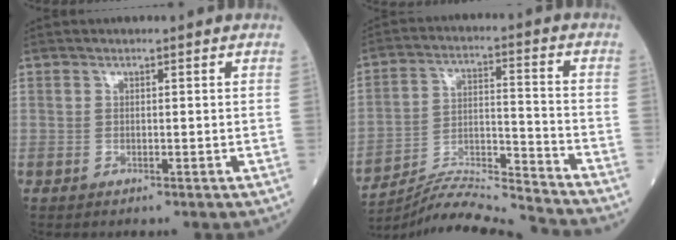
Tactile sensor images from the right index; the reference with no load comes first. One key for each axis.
{"total": 13.3, "fx": -12.9, "fy": -2.3, "fz": 2.1, "tx": -0.041, "ty": 0.014, "tz": -0.228}